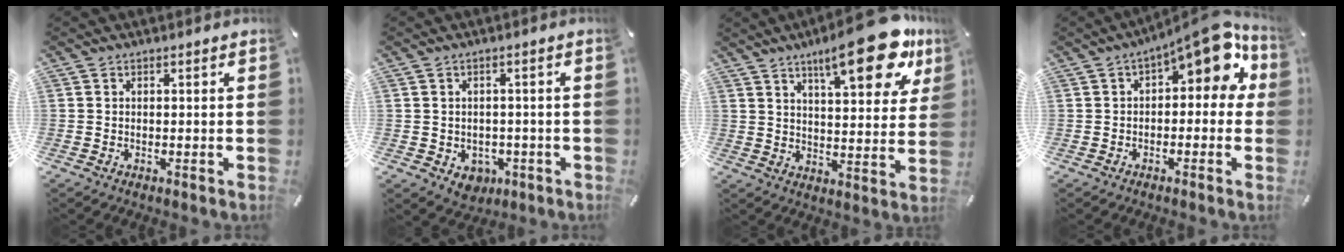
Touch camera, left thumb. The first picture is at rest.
{"total": 3.8, "force": [-0.9, 3.5, 1.4], "torque": [-0.009, 0.001, -0.017]}
{"total": 20.2, "force": [11.8, 6.7, 14.9], "torque": [-0.208, -0.064, 0.183]}
{"total": 10.6, "force": [4.6, 4.3, 8.5], "torque": [-0.120, -0.034, 0.076]}